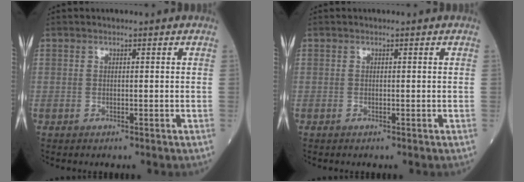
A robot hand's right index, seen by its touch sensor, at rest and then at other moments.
{"total": 0.0}